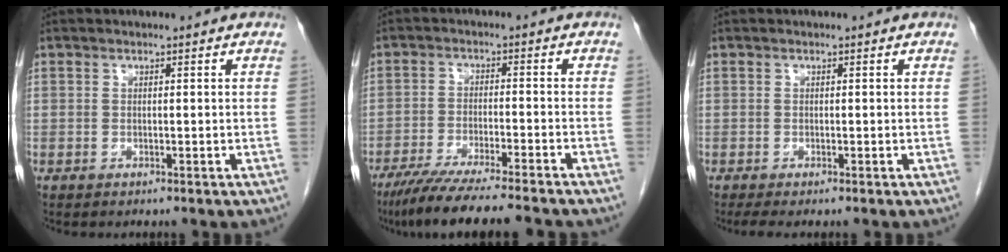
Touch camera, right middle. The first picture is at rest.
{"total": 13.2, "force": [-11.3, -0.2, 6.8], "torque": [-0.093, -0.035, -0.178]}
{"total": 1.2, "force": [-0.9, 0.0, 0.8], "torque": [-0.018, -0.007, -0.017]}